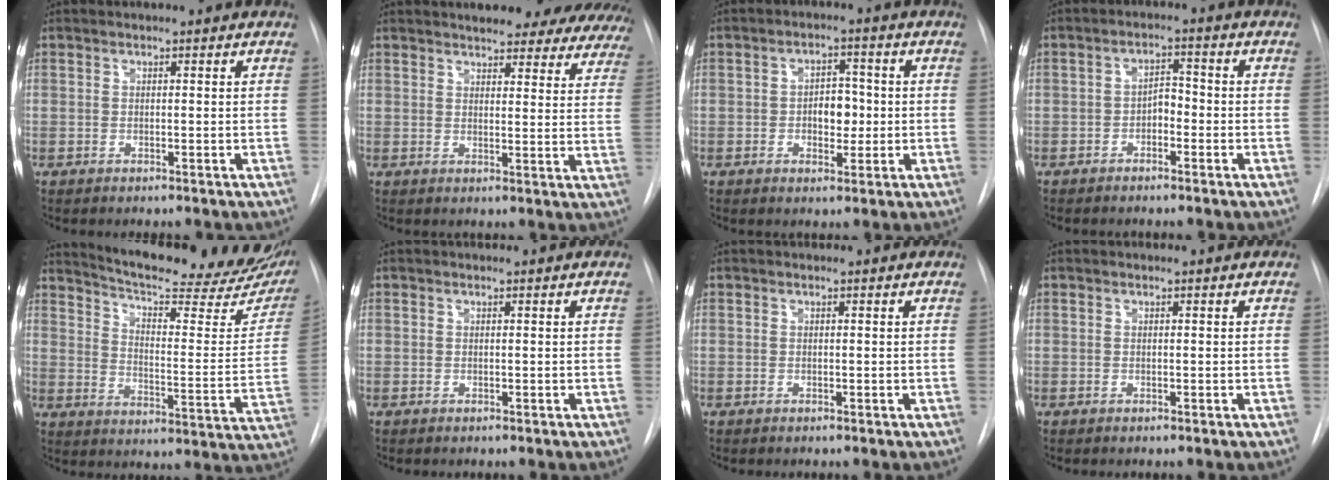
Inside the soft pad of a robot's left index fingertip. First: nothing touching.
{"total": 20.1, "force": [18.0, 5.6, 7.2], "torque": [-0.094, -0.042, 0.189]}
{"total": 4.7, "force": [-1.4, 2.8, 3.5], "torque": [-0.047, 0.006, -0.019]}
{"total": 3.4, "force": [-2.4, 1.6, 1.9], "torque": [-0.024, 0.006, -0.044]}
{"total": 26.0, "force": [21.8, 4.9, 13.3], "torque": [-0.192, -0.063, 0.269]}
{"total": 0.0}
{"total": 0.0}
{"total": 0.0}